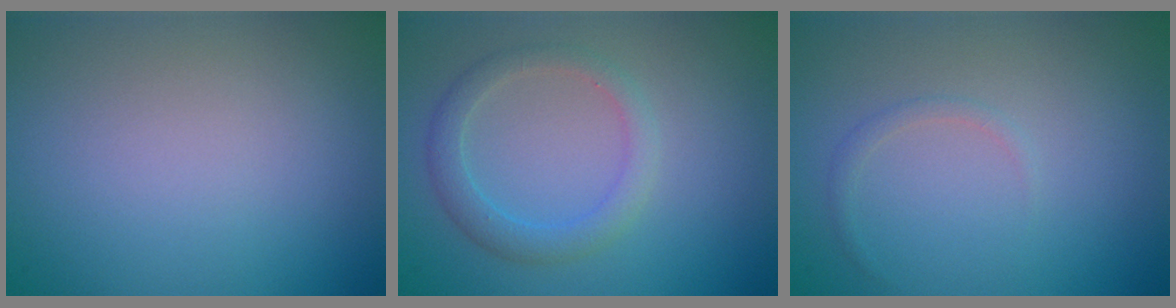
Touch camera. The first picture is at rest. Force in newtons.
{"total": 2.4, "press": 2.4, "slide": 0.2}
{"total": 0.7, "press": 0.7, "slide": 0.0}